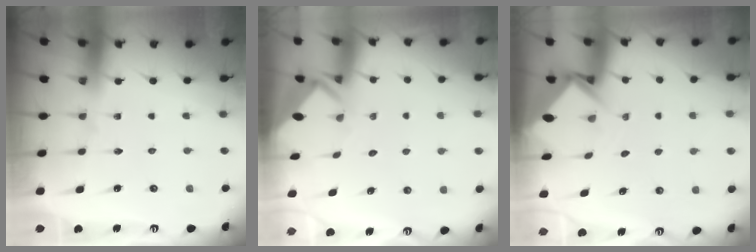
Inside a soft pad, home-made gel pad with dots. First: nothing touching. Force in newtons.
{"total": 3.4, "press": 3.4, "slide": 0.2}
{"total": 3.6, "press": 3.6, "slide": 0.3}